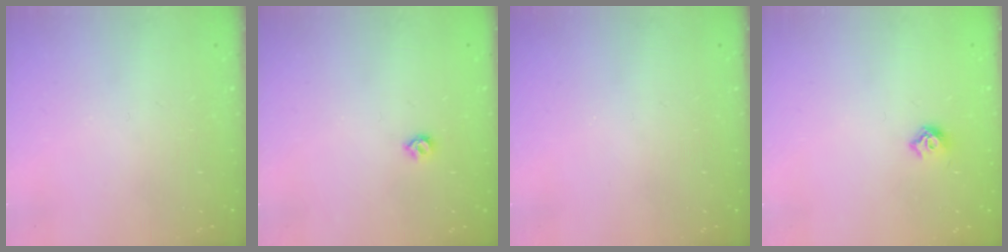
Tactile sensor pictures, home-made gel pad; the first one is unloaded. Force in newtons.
{"total": 4.9, "press": 4.8, "slide": 0.8}
{"total": 0.0}
{"total": 6.0, "press": 5.9, "slide": 0.9}